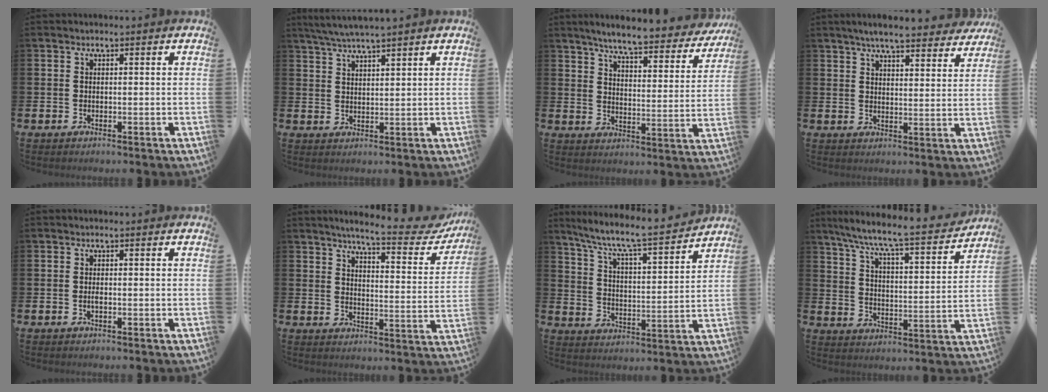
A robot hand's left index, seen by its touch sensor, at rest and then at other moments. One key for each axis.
{"total": 4.3, "fx": 4.1, "fy": -0.3, "fz": 1.4, "tx": -0.042, "ty": -0.011, "tz": 0.074}
{"total": 6.8, "fx": 6.2, "fy": 0.4, "fz": 2.6, "tx": -0.073, "ty": -0.044, "tz": 0.103}
{"total": 6.3, "fx": 5.9, "fy": 0.7, "fz": 2.1, "tx": -0.041, "ty": -0.031, "tz": 0.101}
{"total": 0.7, "fx": -0.1, "fy": 0.2, "fz": 0.6, "tx": -0.014, "ty": -0.002, "tz": -0.002}
{"total": 6.5, "fx": 5.9, "fy": 0.6, "fz": 2.5, "tx": -0.051, "ty": -0.046, "tz": 0.093}
{"total": 8.2, "fx": 7.5, "fy": 0.6, "fz": 3.2, "tx": -0.094, "ty": -0.058, "tz": 0.124}
{"total": 8.1, "fx": 7.4, "fy": 0.5, "fz": 3.2, "tx": -0.088, "ty": -0.059, "tz": 0.121}